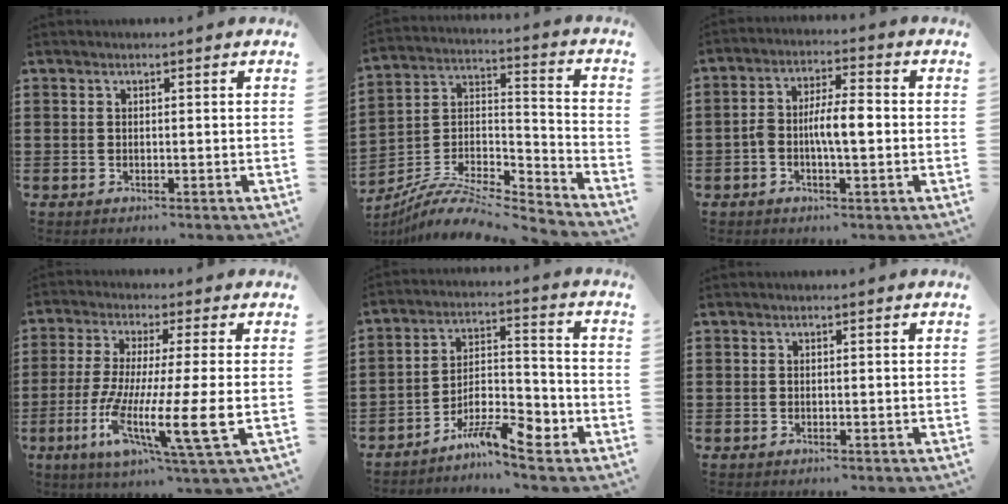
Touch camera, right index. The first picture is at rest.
{"total": 8.2, "force": [-7.2, 2.0, 3.4], "torque": [-0.074, 0.003, -0.146]}
{"total": 5.9, "force": [-0.9, 1.8, 5.6], "torque": [-0.118, 0.002, -0.025]}
{"total": 12.6, "force": [-3.7, 1.0, 12.0], "torque": [-0.248, -0.018, -0.073]}
{"total": 7.7, "force": [-5.6, 2.0, 4.8], "torque": [-0.090, 0.007, -0.105]}
{"total": 0.0}